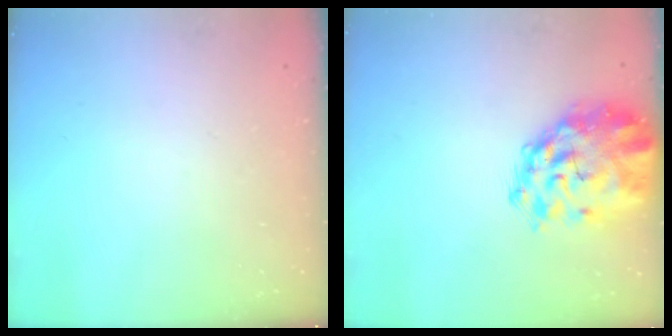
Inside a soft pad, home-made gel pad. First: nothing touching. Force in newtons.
{"total": 3.8, "press": 3.6, "slide": 1.2}